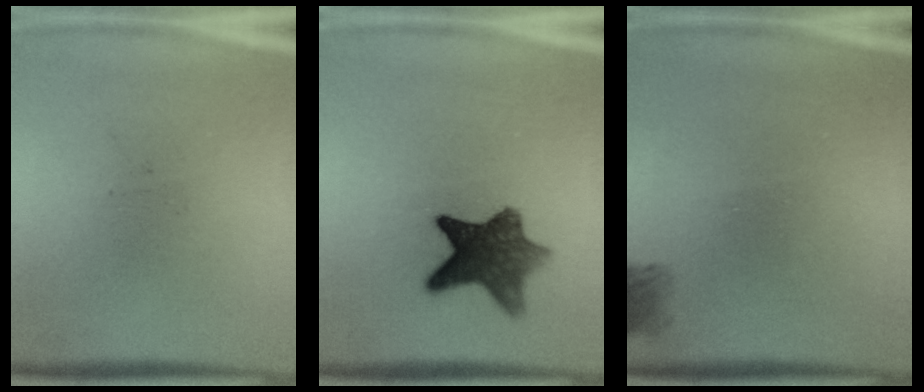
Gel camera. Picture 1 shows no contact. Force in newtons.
{"total": 9.0}
{"total": 2.1}